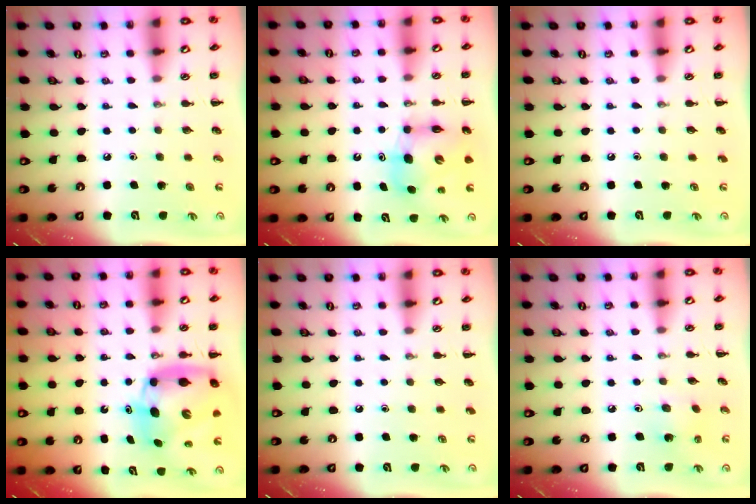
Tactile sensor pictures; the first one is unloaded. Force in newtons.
{"total": 6.9, "press": 6.8, "slide": 0.9}
{"total": 0.0}
{"total": 10.0, "press": 9.6, "slide": 2.7}
{"total": 0.0}
{"total": 2.1, "press": 1.9, "slide": 0.9}